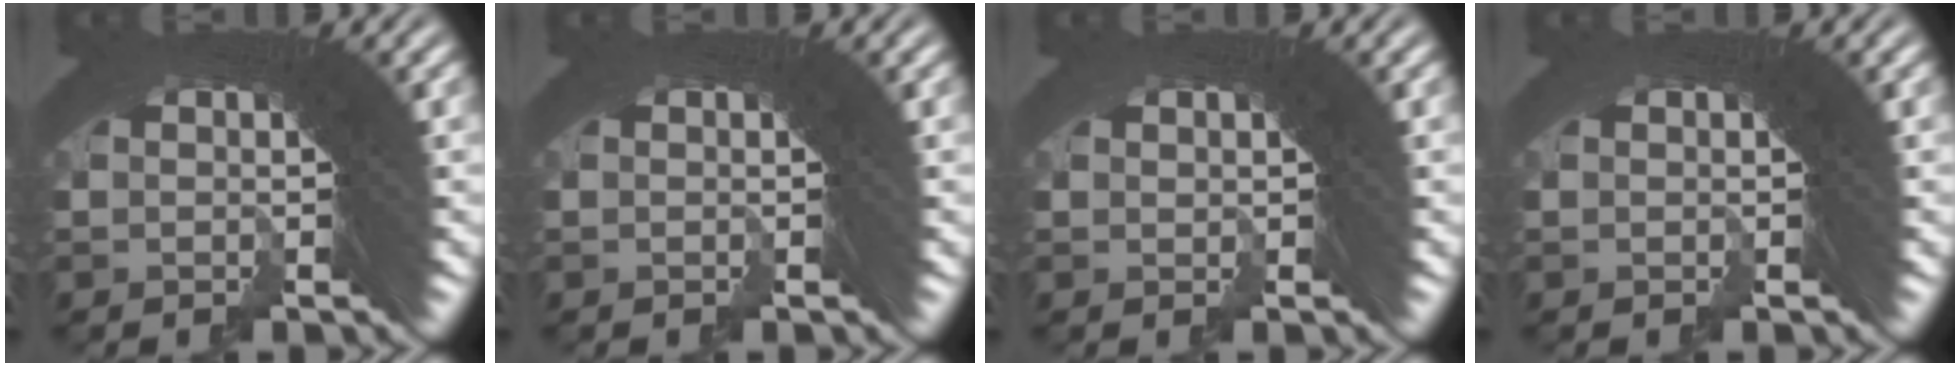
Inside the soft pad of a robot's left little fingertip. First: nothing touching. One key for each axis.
{"total": 0.0}
{"total": 0.5, "fx": 0.5, "fy": 0.0, "fz": 0.2, "tx": 0.011, "ty": 0.000, "tz": 0.013}
{"total": 0.0}